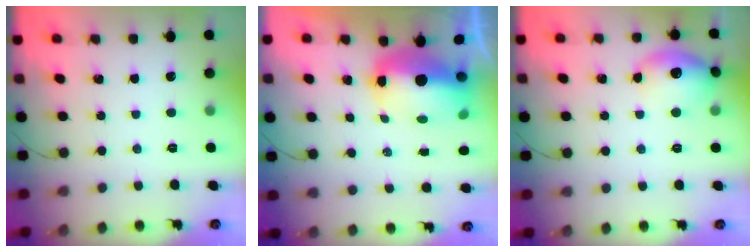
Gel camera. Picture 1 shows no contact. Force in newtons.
{"total": 10.7, "press": 10.5, "slide": 2.0}
{"total": 11.6, "press": 11.5, "slide": 1.2}